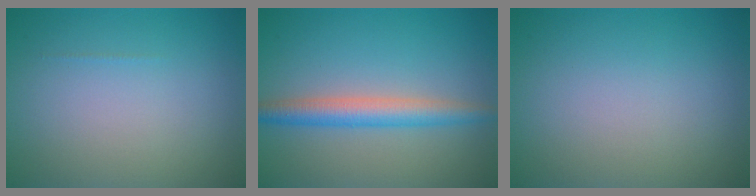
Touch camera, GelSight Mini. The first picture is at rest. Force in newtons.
{"total": 3.6, "press": 3.6, "slide": 0.1}
{"total": 0.0}